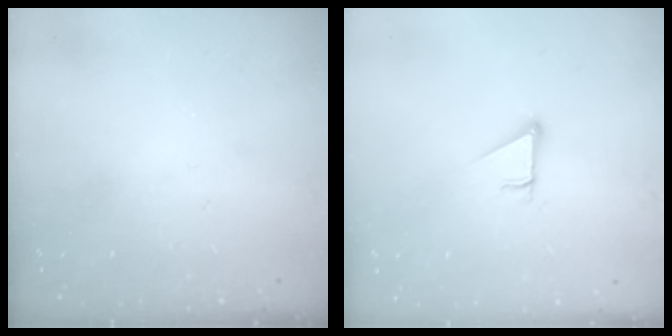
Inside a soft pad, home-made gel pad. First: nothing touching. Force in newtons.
{"total": 2.9, "press": 2.8, "slide": 0.2}